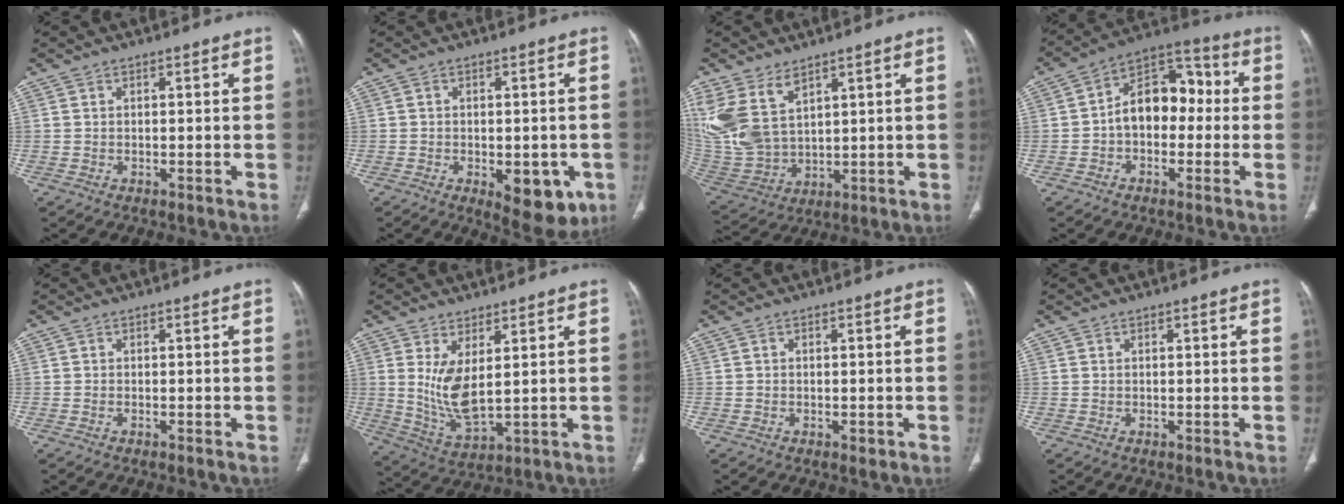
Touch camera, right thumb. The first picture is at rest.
{"total": 9.8, "force": [-3.4, 5.0, 7.7], "torque": [-0.069, 0.000, -0.032]}
{"total": 14.8, "force": [7.5, 8.8, 9.3], "torque": [-0.209, -0.027, 0.174]}
{"total": 12.6, "force": [-0.7, 8.5, 9.2], "torque": [-0.108, 0.046, -0.026]}
{"total": 0.0}
{"total": 8.7, "force": [2.1, 3.6, 7.6], "torque": [-0.151, -0.029, 0.058]}
{"total": 1.2, "force": [-0.4, 0.8, 0.8], "torque": [-0.006, 0.000, -0.004]}
{"total": 0.0}